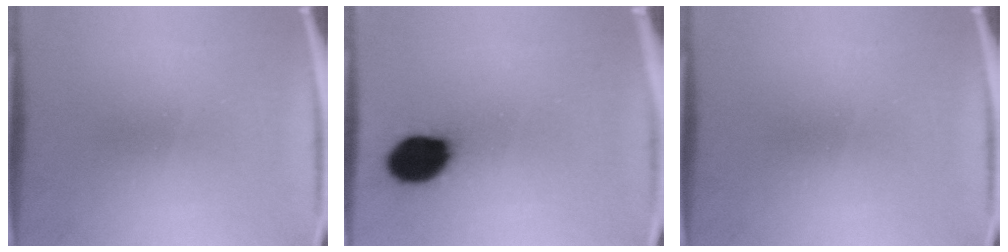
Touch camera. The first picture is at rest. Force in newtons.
{"total": 13.1}
{"total": 0.0}